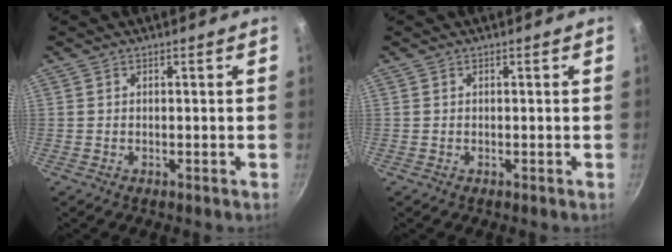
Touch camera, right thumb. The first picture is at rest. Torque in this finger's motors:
{"motor_torque": [0.00, 0.00, 0.00, 0.00, 0.00]}